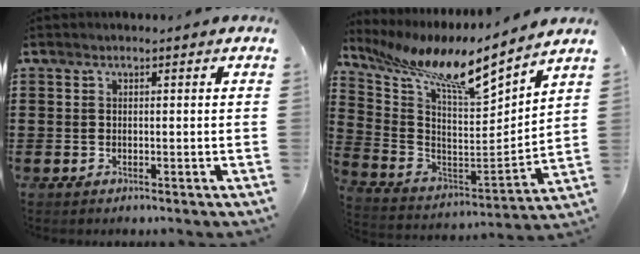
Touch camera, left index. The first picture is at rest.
{"total": 11.3, "force": [9.1, 1.8, 6.5], "torque": [-0.149, -0.067, 0.143]}